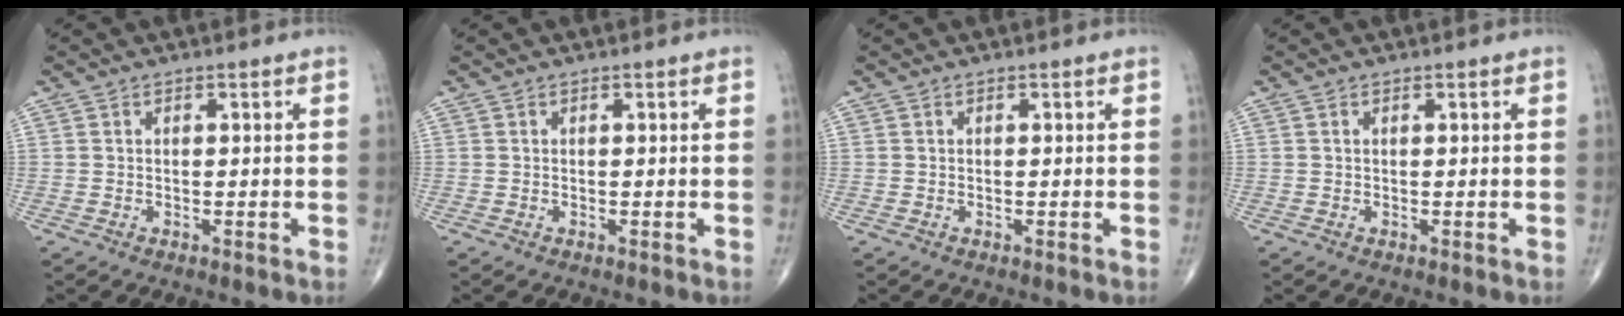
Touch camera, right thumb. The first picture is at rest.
{"total": 0.0}
{"total": 0.0}
{"total": 0.0}